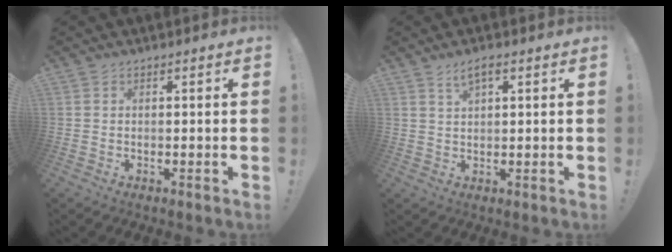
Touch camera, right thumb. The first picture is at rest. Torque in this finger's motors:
{"motor_torque": [0.01, 0.00, 0.18, 0.26, 0.00]}